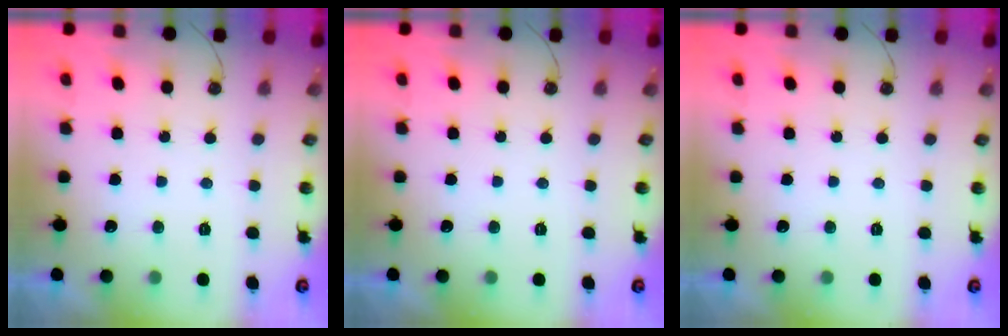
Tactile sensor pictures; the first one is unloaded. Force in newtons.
{"total": 0.0}
{"total": 0.0}